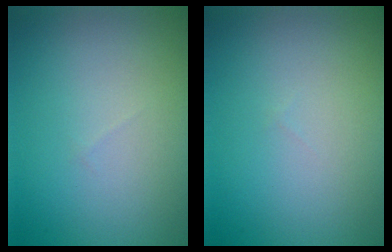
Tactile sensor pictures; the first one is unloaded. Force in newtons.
{"total": 0.0}